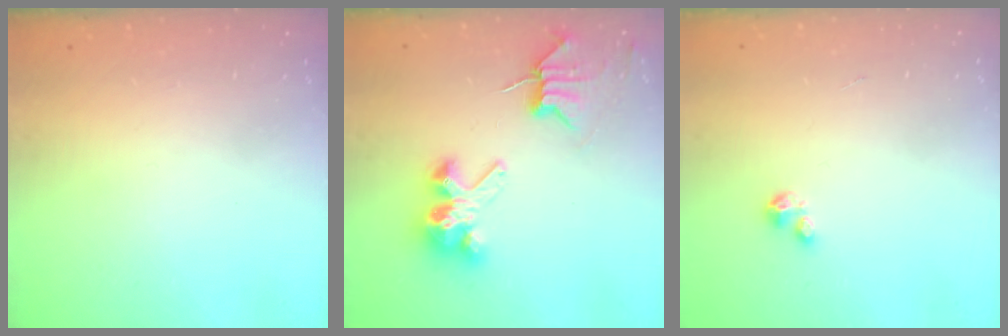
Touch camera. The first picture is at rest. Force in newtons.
{"total": 7.7, "press": 7.7, "slide": 0.7}
{"total": 2.1, "press": 2.0, "slide": 0.5}